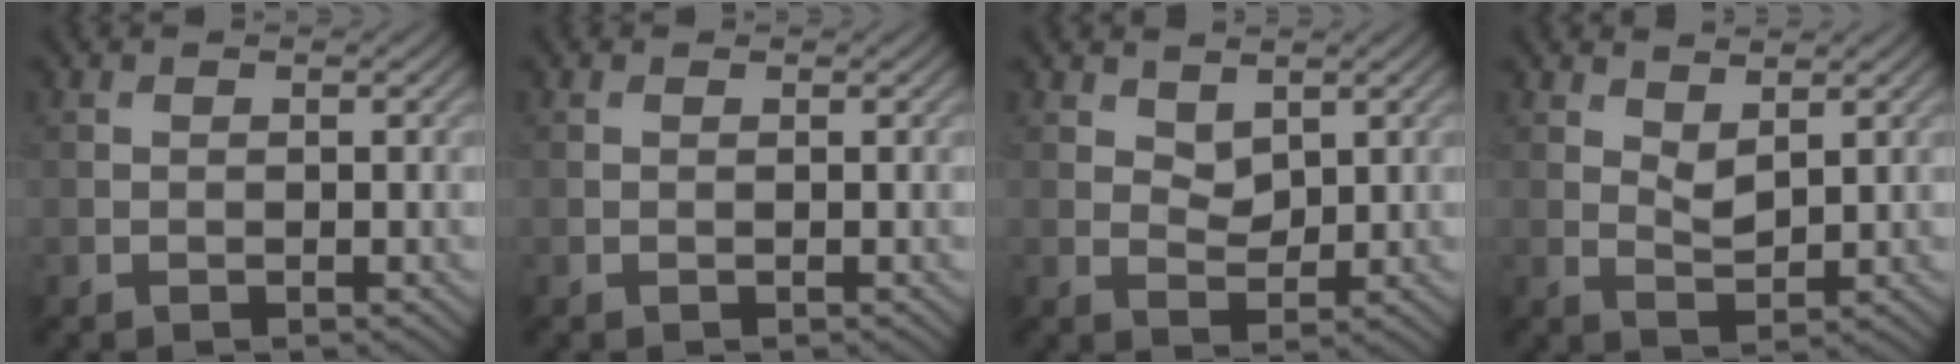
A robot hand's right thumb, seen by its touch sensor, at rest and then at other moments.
{"total": 0.0}
{"total": 2.6, "force": [1.8, 1.5, 1.3], "torque": [-0.029, -0.005, 0.030]}
{"total": 2.5, "force": [1.7, 0.9, 1.5], "torque": [-0.033, -0.006, 0.034]}